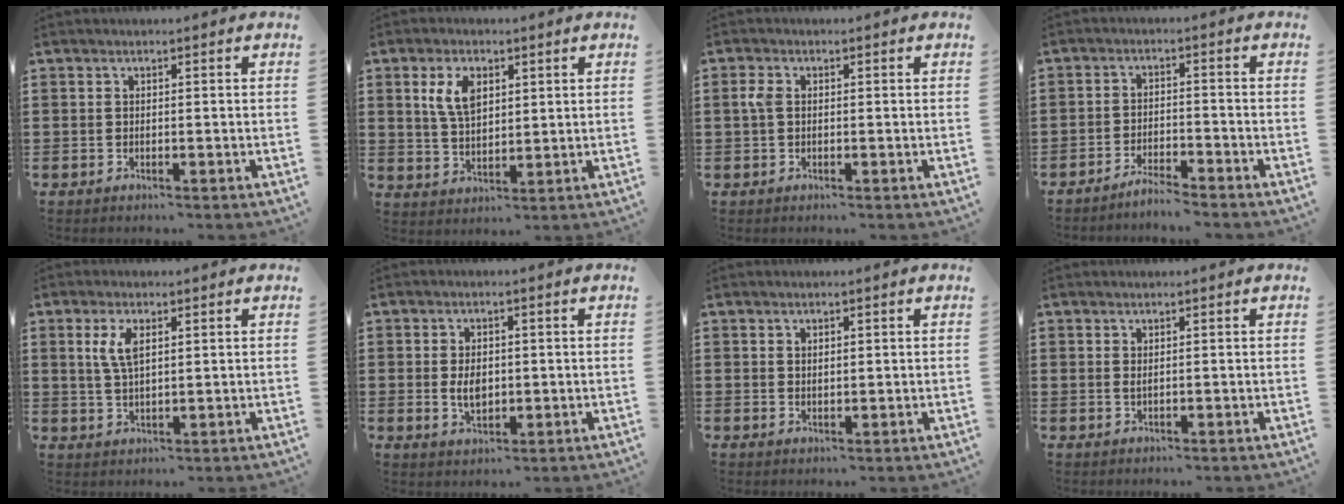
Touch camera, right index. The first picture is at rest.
{"total": 6.0, "force": [2.3, 3.3, 4.5], "torque": [-0.100, 0.013, 0.039]}
{"total": 2.3, "force": [0.2, 1.4, 1.8], "torque": [-0.046, 0.005, -0.001]}
{"total": 2.8, "force": [-2.8, -0.1, 0.3], "torque": [-0.010, 0.003, -0.058]}
{"total": 4.6, "force": [1.6, 1.8, 3.9], "torque": [-0.084, 0.007, 0.026]}
{"total": 3.9, "force": [0.0, 2.4, 3.1], "torque": [-0.062, 0.001, -0.005]}
{"total": 1.0, "force": [0.7, 0.6, 0.4], "torque": [-0.008, 0.002, 0.013]}
{"total": 0.7, "force": [0.4, 0.2, 0.5], "torque": [-0.012, 0.001, 0.008]}